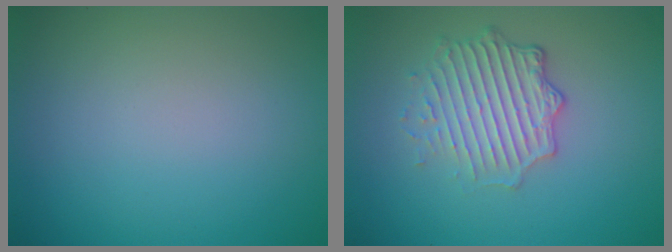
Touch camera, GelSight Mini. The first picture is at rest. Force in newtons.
{"total": 4.8, "press": 3.6, "slide": 3.2}